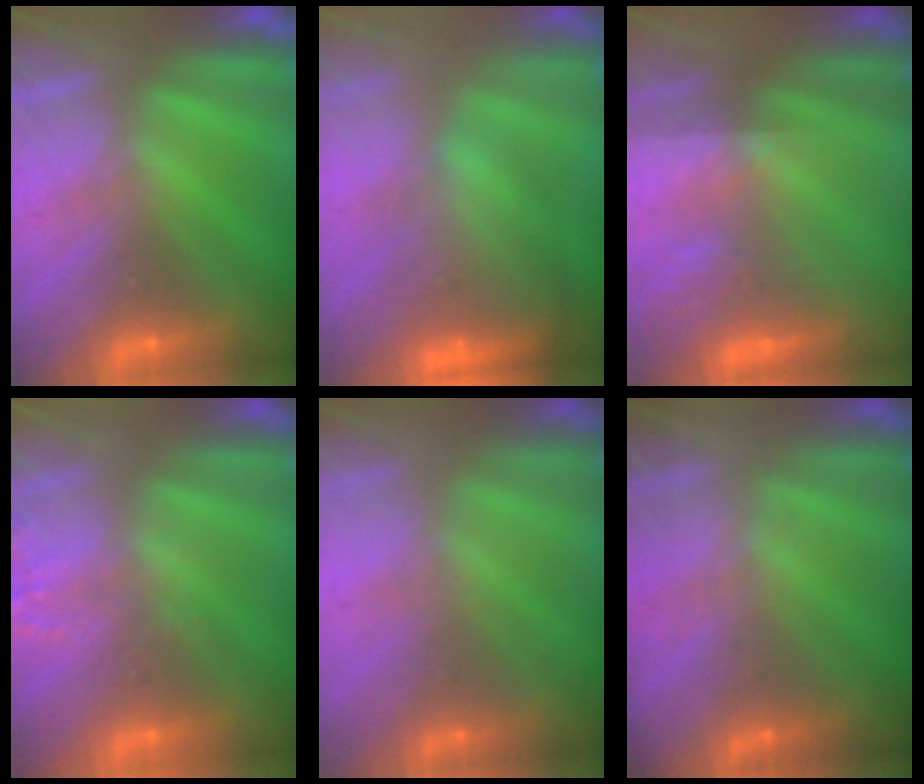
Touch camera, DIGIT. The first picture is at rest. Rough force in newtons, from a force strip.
{"total": 6.1}
{"total": 2.3}
{"total": 1.7}
{"total": 1.7}
{"total": 1.7}